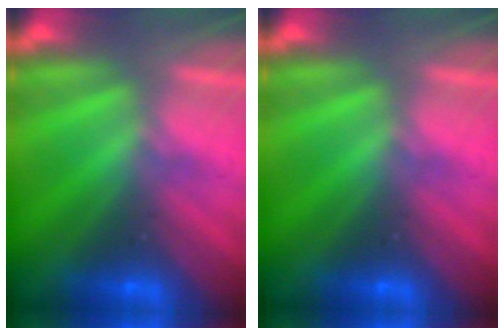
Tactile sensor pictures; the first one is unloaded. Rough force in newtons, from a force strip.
{"total": 0.0}